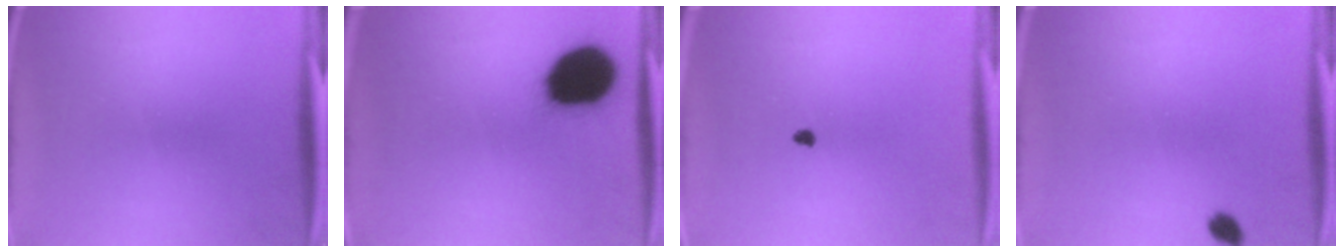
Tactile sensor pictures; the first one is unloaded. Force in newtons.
{"total": 19.4}
{"total": 1.0}
{"total": 1.9}